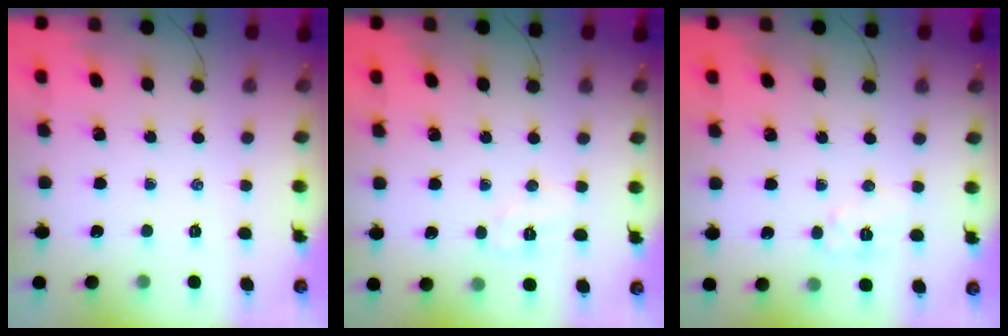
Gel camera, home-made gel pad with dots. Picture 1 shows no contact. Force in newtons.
{"total": 5.6, "press": 5.5, "slide": 1.0}
{"total": 5.8, "press": 5.8, "slide": 0.6}